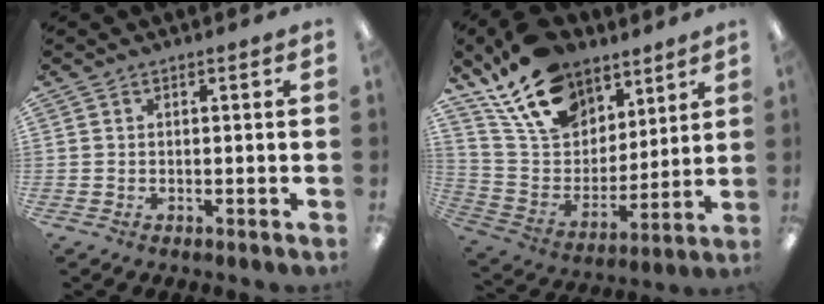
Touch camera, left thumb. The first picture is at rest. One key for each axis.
{"total": 19.3, "fx": 13.3, "fy": 11.5, "fz": 8.0, "tx": -0.161, "ty": -0.068, "tz": 0.250}